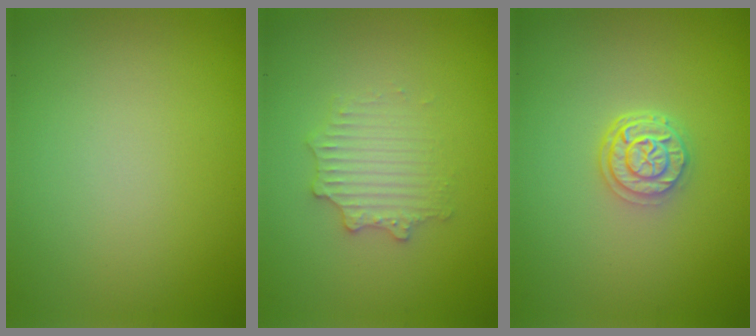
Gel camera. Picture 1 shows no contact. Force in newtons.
{"total": 2.6, "press": 2.6, "slide": 0.4}
{"total": 2.7, "press": 2.2, "slide": 1.6}